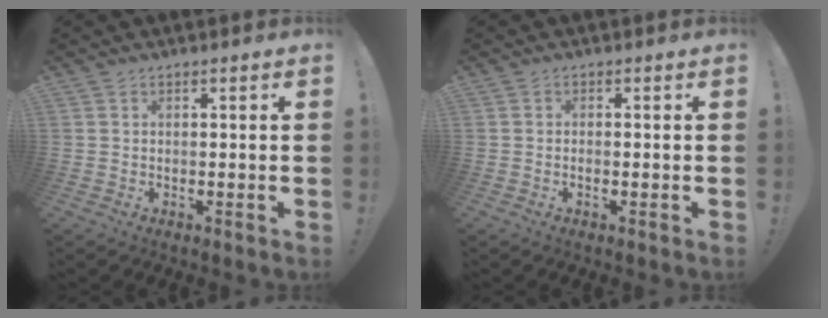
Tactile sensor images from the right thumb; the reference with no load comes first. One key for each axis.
{"total": 1.0, "fx": -0.7, "fy": 0.2, "fz": 0.6, "tx": -0.021, "ty": 0.004, "tz": -0.010}